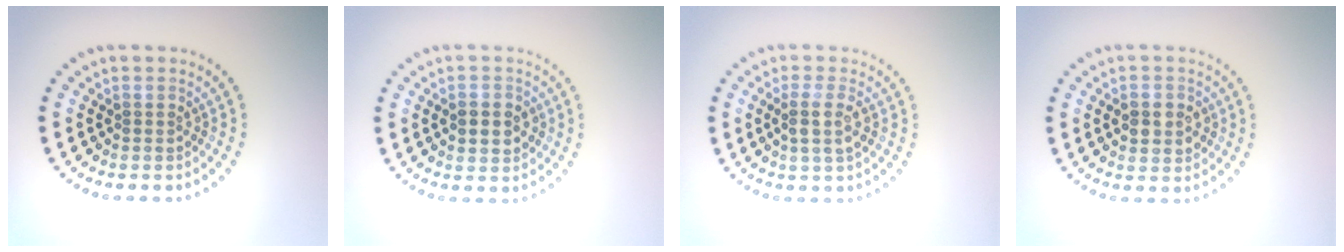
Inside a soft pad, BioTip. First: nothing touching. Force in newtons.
{"total": 2.4, "press": 2.4, "slide": 0.2}
{"total": 2.2, "press": 2.0, "slide": 0.9}
{"total": 2.5, "press": 2.4, "slide": 0.4}